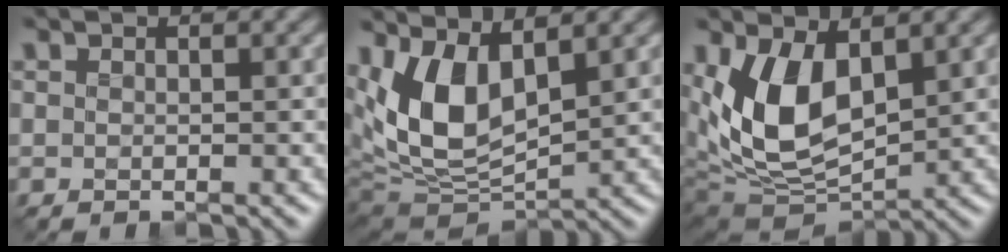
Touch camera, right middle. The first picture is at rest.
{"total": 9.6, "force": [2.1, 5.2, 7.9], "torque": [-0.157, -0.006, 0.031]}
{"total": 8.7, "force": [1.4, 4.9, 7.0], "torque": [-0.139, -0.016, 0.020]}